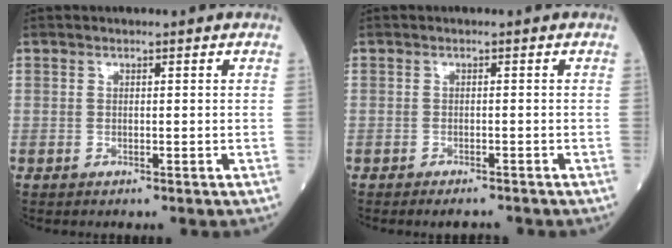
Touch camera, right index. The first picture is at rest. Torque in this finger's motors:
{"motor_torque": [0.01, -0.15, -0.02, -0.02]}